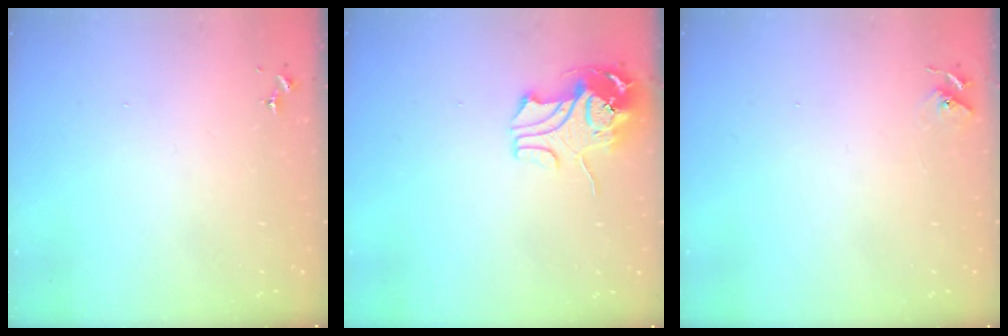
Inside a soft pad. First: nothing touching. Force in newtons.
{"total": 10.6, "press": 10.6, "slide": 0.8}
{"total": 5.8, "press": 5.8, "slide": 0.7}